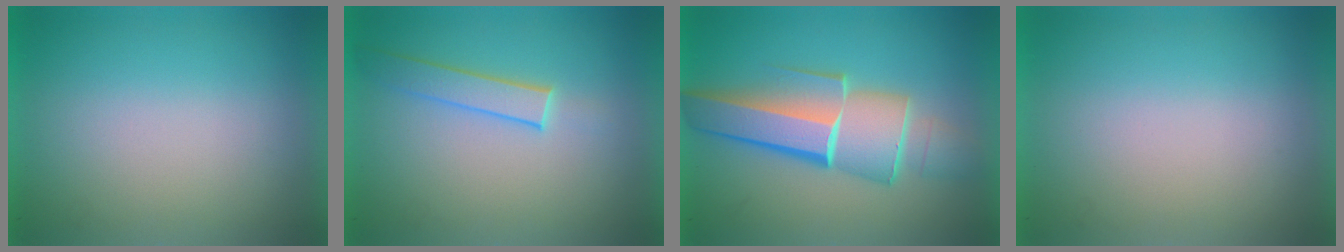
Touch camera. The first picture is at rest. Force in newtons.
{"total": 1.9}
{"total": 6.7}
{"total": 0.0}